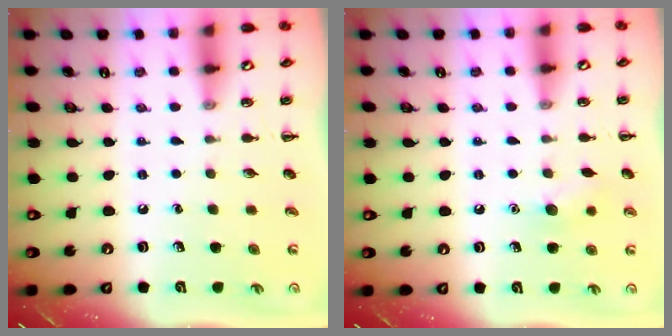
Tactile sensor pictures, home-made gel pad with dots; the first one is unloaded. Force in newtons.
{"total": 7.6, "press": 7.4, "slide": 2.0}